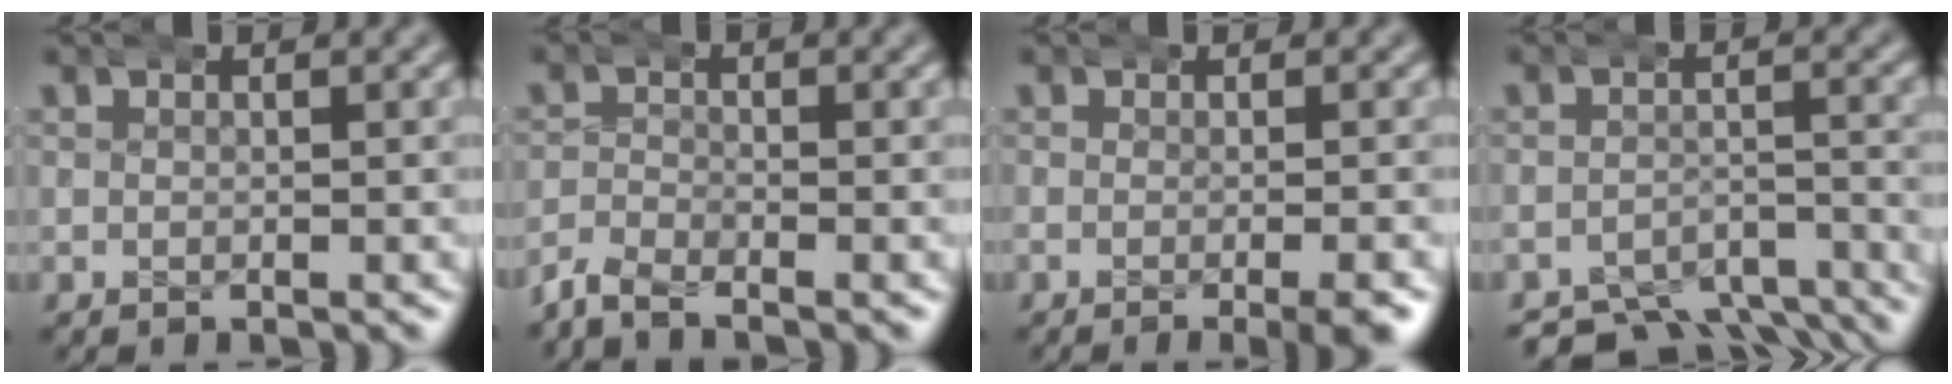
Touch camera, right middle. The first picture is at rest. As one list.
[{"total": 2.8, "force": [-2.7, 0.7, 0.4], "torque": [-0.005, 0.000, -0.054]}, {"total": 2.3, "force": [-1.1, -0.1, 2.0], "torque": [-0.019, 0.003, -0.024]}, {"total": 8.5, "force": [-7.3, 3.0, 3.2], "torque": [-0.027, -0.021, -0.111]}]